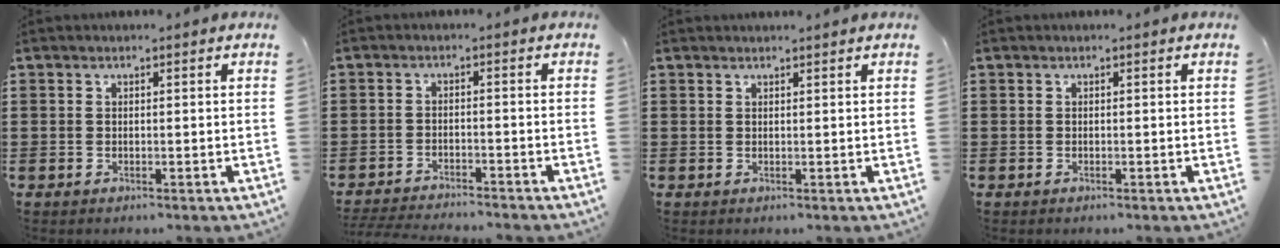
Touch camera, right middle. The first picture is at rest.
{"total": 3.1, "force": [-3.0, 0.0, 0.3], "torque": [-0.015, -0.002, -0.067]}
{"total": 0.6, "force": [0.6, -0.1, 0.1], "torque": [-0.004, -0.001, 0.012]}
{"total": 0.0}